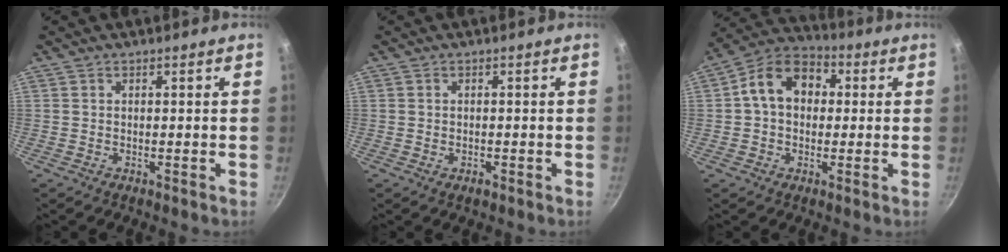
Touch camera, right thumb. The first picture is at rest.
{"total": 1.1, "force": [-0.5, 0.7, 0.7], "torque": [-0.010, 0.001, -0.009]}
{"total": 11.6, "force": [1.5, 8.7, 7.5], "torque": [-0.091, 0.030, 0.003]}